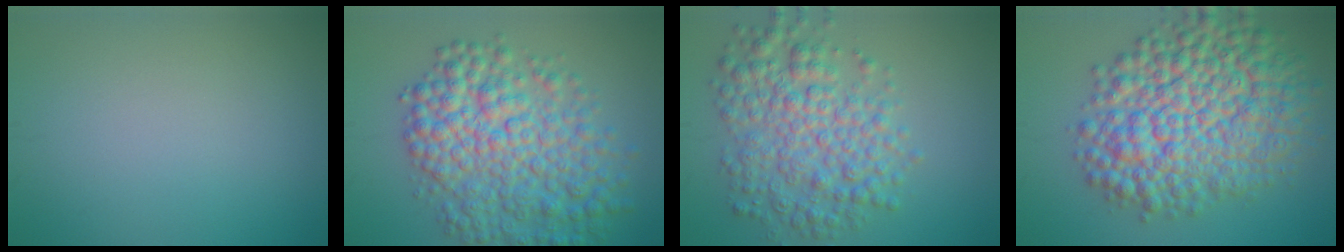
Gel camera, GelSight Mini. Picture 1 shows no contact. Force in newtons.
{"total": 9.0, "press": 9.0, "slide": 0.1}
{"total": 6.5, "press": 6.5, "slide": 0.0}
{"total": 12.6, "press": 12.6, "slide": 0.4}